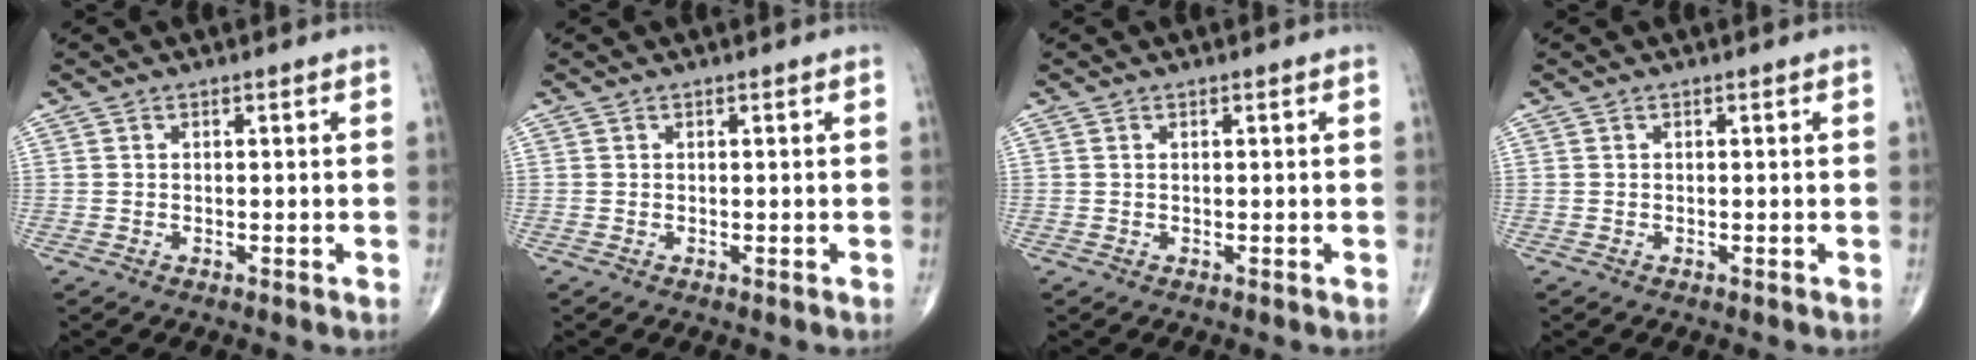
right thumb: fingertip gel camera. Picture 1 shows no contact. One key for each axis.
{"total": 0.0}
{"total": 0.0}
{"total": 0.0}